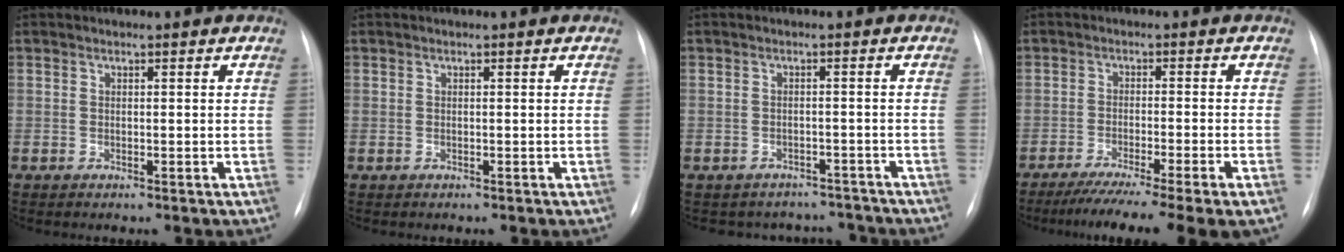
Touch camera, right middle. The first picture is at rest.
{"total": 0.0}
{"total": 7.3, "force": [-6.5, 3.2, -0.6], "torque": [0.016, 0.029, -0.072]}
{"total": 13.3, "force": [-10.1, -0.3, 8.6], "torque": [-0.116, -0.035, -0.152]}